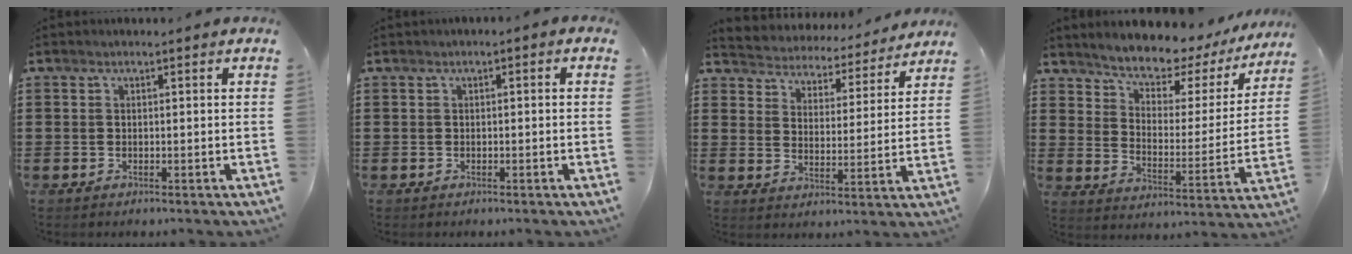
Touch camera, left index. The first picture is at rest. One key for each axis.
{"total": 0.7, "fx": -0.6, "fy": 0.4, "fz": 0.2, "tx": -0.007, "ty": -0.001, "tz": -0.012}
{"total": 3.9, "fx": 3.9, "fy": 0.1, "fz": -0.6, "tx": -0.016, "ty": -0.036, "tz": 0.060}
{"total": 5.9, "fx": 5.7, "fy": 1.3, "fz": 1.2, "tx": -0.047, "ty": -0.049, "tz": 0.092}